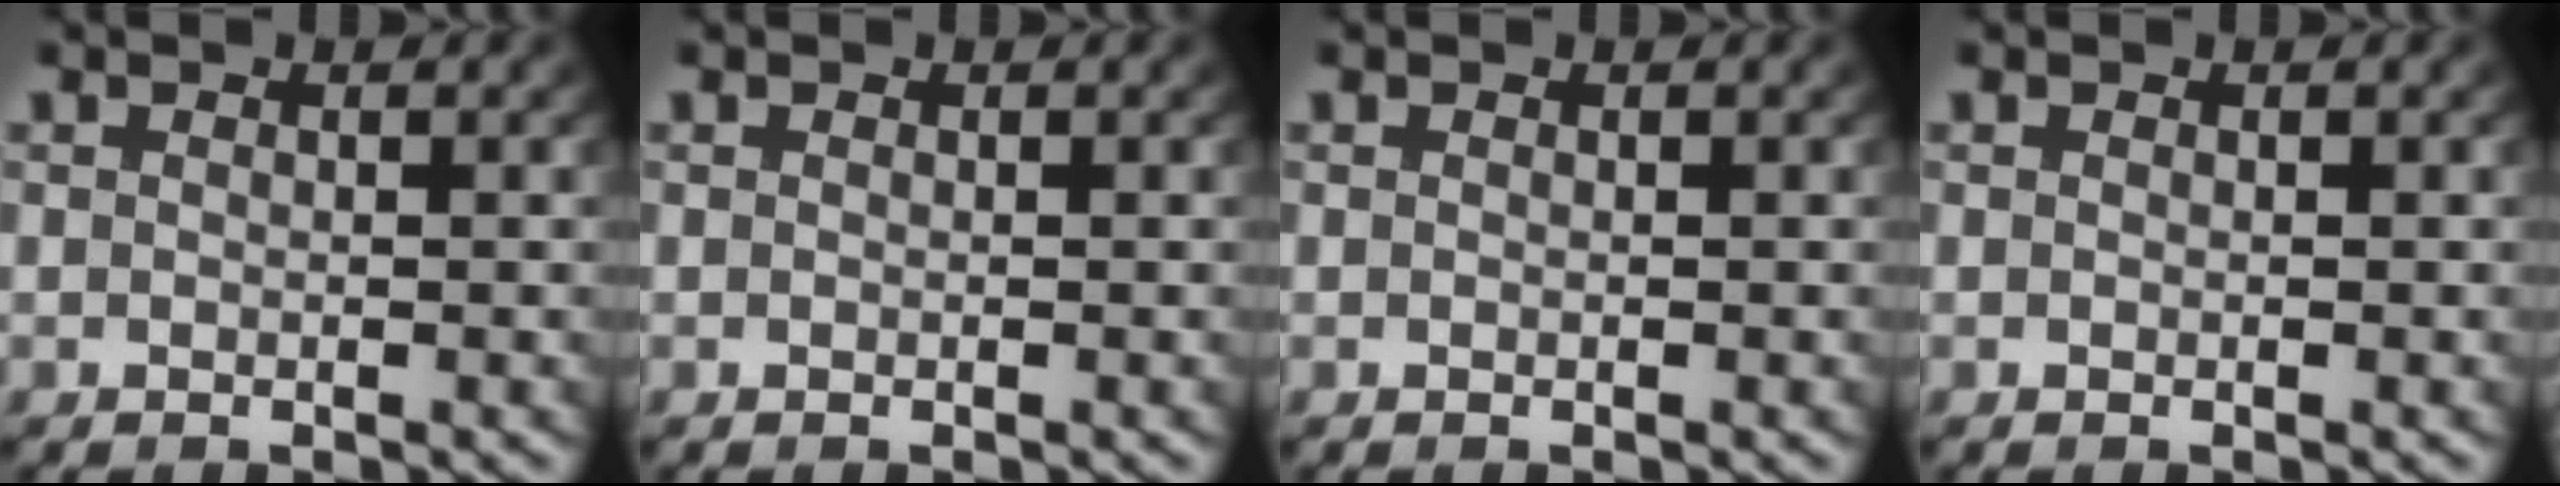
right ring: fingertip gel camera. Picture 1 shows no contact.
{"total": 0.0}
{"total": 0.0}
{"total": 0.0}